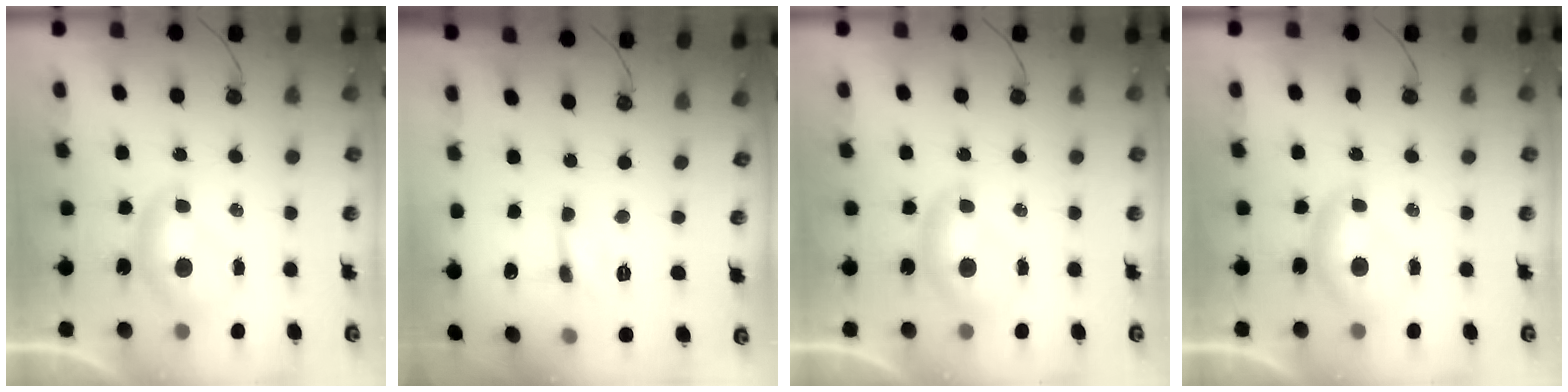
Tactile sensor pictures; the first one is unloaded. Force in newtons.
{"total": 0.0}
{"total": 0.0}
{"total": 0.0}